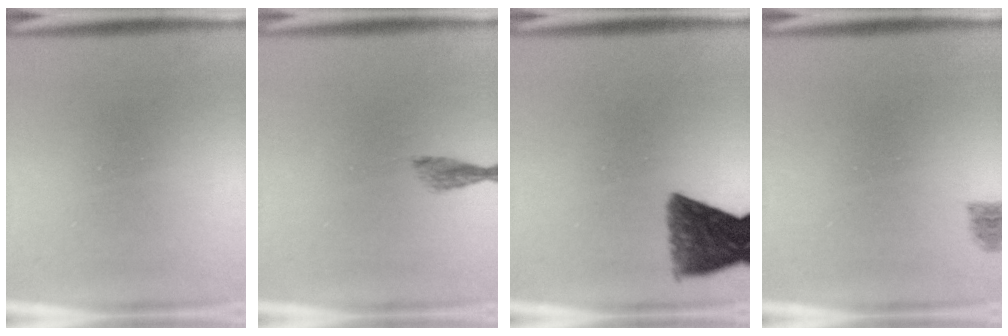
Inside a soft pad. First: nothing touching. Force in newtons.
{"total": 3.0}
{"total": 9.3}
{"total": 1.8}